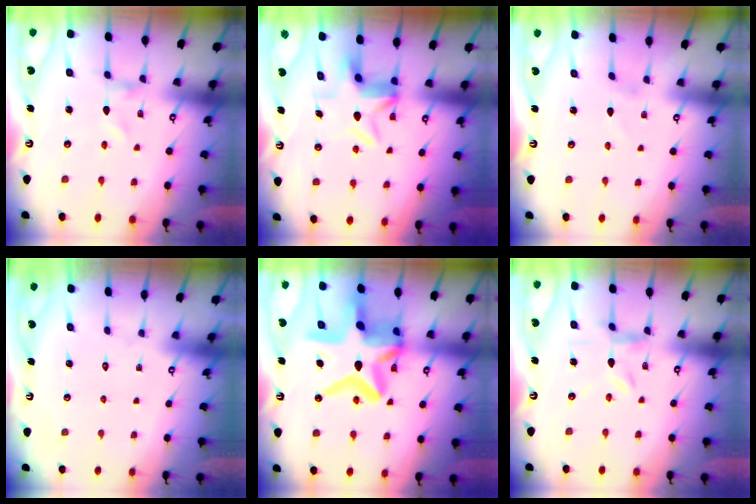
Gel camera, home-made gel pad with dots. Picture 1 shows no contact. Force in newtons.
{"total": 5.8, "press": 5.6, "slide": 1.7}
{"total": 1.3, "press": 1.3, "slide": 0.1}
{"total": 1.6, "press": 1.6, "slide": 0.1}
{"total": 21.6, "press": 21.5, "slide": 2.3}
{"total": 6.4, "press": 6.4, "slide": 0.5}